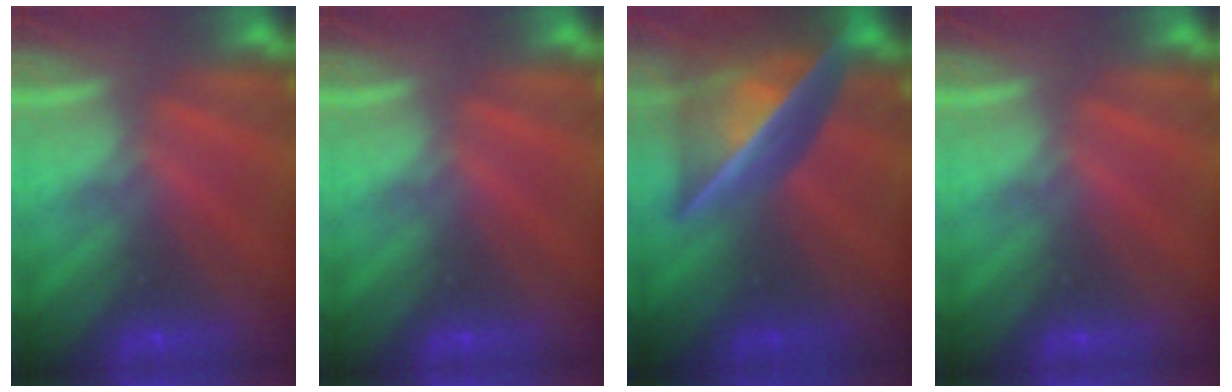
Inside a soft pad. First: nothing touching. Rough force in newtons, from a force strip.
{"total": 0.0}
{"total": 7.3}
{"total": 0.0}